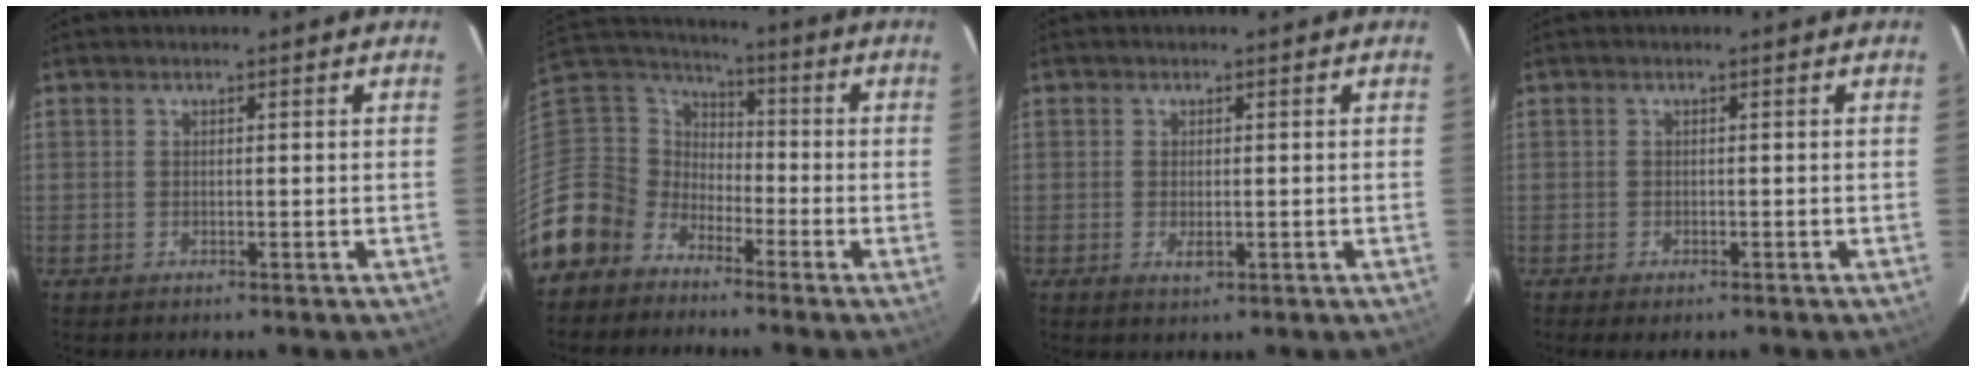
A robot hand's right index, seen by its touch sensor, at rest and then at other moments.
{"total": 11.6, "force": [-7.4, 8.9, 1.2], "torque": [-0.066, 0.035, -0.163]}
{"total": 1.9, "force": [-0.5, 1.0, 1.6], "torque": [-0.030, -0.005, -0.006]}
{"total": 2.0, "force": [-1.5, 0.8, 1.0], "torque": [-0.023, -0.008, -0.024]}